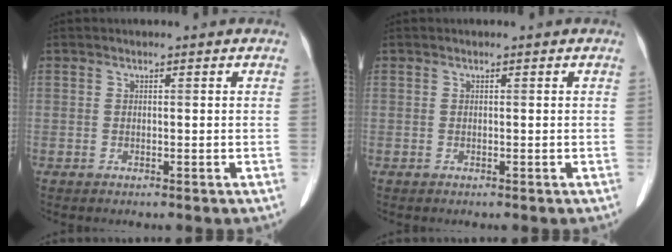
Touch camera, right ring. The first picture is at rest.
{"total": 0.0}